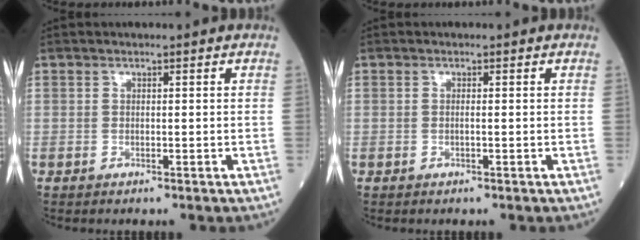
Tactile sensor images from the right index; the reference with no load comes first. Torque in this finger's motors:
{"motor_torque": [-0.02, 0.04, -0.10, -0.01]}